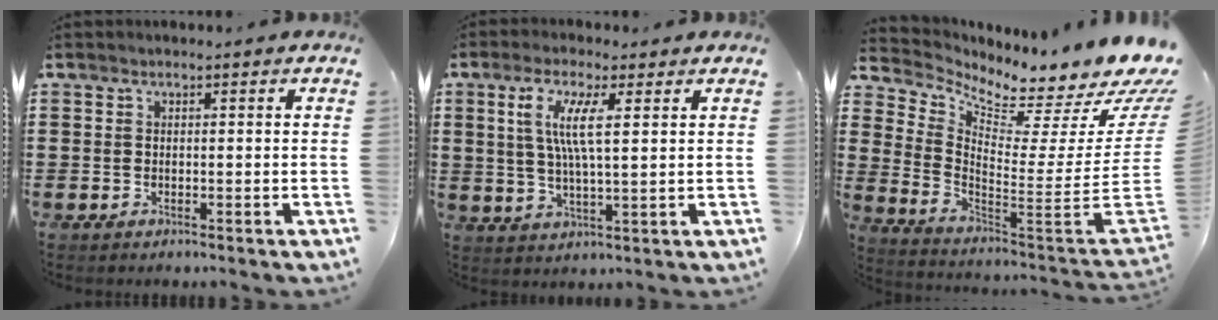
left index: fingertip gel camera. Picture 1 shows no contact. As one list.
[{"total": 6.7, "force": [2.7, 1.6, 5.9], "torque": [-0.126, 0.004, 0.044]}, {"total": 5.6, "force": [5.3, 0.7, 1.7], "torque": [-0.056, -0.080, 0.084]}]